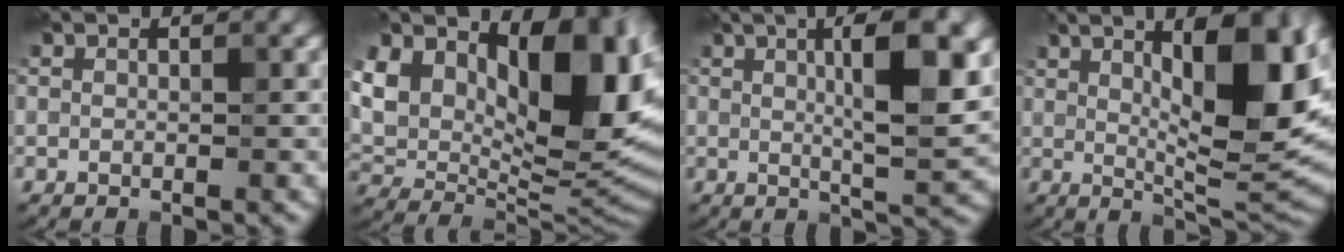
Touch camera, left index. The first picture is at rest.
{"total": 14.9, "force": [5.1, 8.5, 11.1], "torque": [-0.171, -0.005, 0.101]}
{"total": 8.9, "force": [2.0, 2.0, 8.4], "torque": [-0.113, 0.005, 0.032]}
{"total": 11.5, "force": [3.6, 3.1, 10.5], "torque": [-0.152, -0.003, 0.066]}